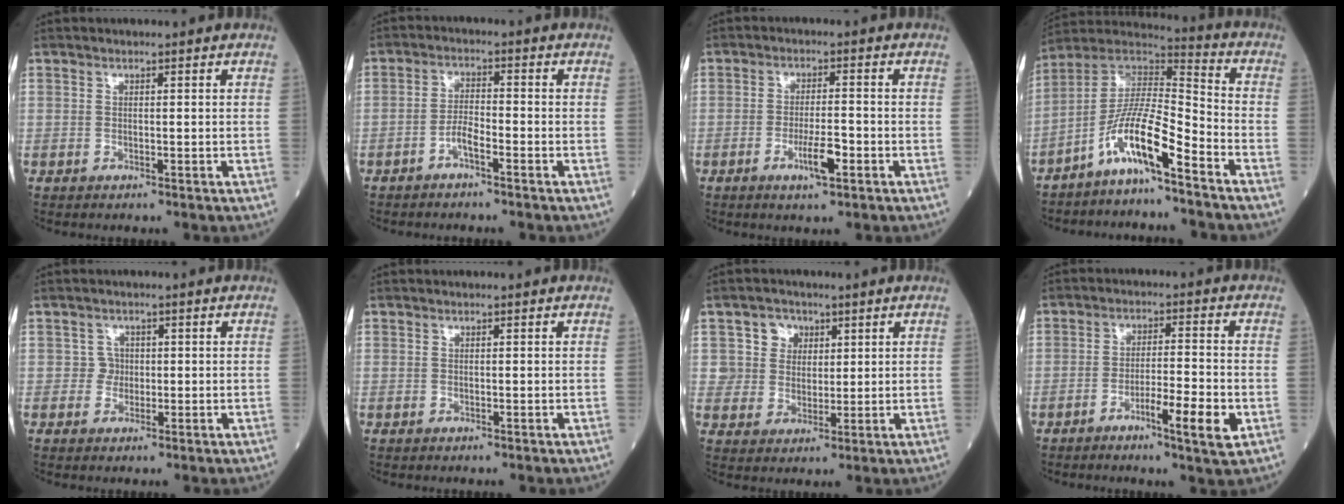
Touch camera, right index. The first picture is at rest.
{"total": 3.0, "force": [-1.9, 0.6, 2.3], "torque": [-0.041, 0.008, -0.037]}
{"total": 4.8, "force": [-2.1, 0.8, 4.3], "torque": [-0.079, -0.002, -0.037]}
{"total": 11.1, "force": [-6.7, 1.2, 8.8], "torque": [-0.170, 0.015, -0.132]}
{"total": 1.7, "force": [0.0, 1.7, 0.1], "torque": [0.007, 0.006, -0.004]}
{"total": 0.0}
{"total": 5.3, "force": [2.2, 4.8, 0.6], "torque": [-0.006, 0.010, 0.042]}
{"total": 7.0, "force": [-3.0, 0.3, 6.3], "torque": [-0.106, -0.003, -0.050]}